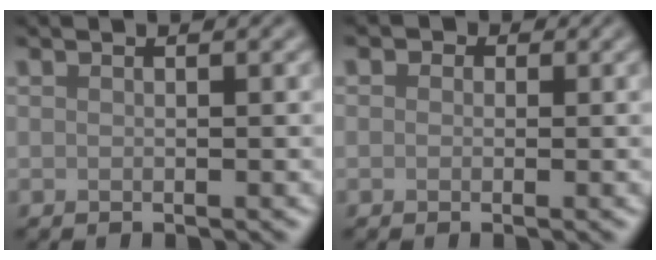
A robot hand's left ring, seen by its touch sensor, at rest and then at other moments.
{"total": 1.8, "force": [0.6, 1.5, 0.7], "torque": [0.003, 0.003, -0.011]}